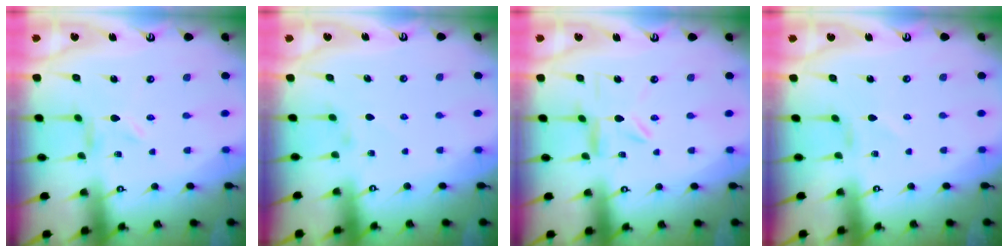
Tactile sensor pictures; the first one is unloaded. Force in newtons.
{"total": 1.6, "press": 1.6, "slide": 0.3}
{"total": 4.2, "press": 4.2, "slide": 0.3}
{"total": 0.0}